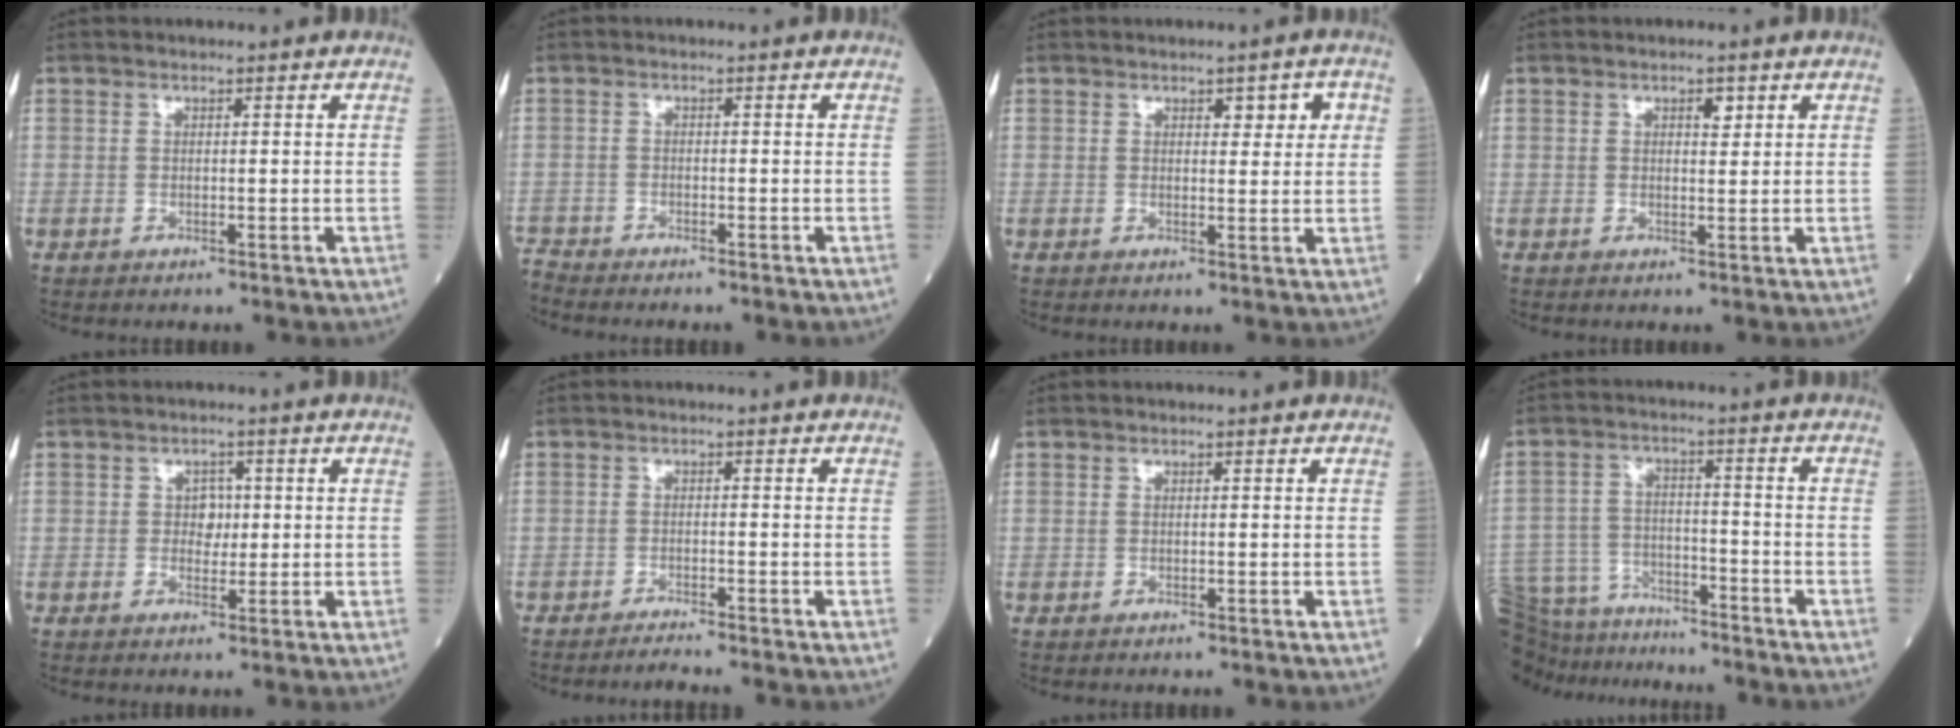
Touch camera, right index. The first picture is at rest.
{"total": 2.7, "force": [-2.7, -0.4, -0.3], "torque": [0.007, -0.012, -0.049]}
{"total": 3.4, "force": [1.4, 1.4, 2.7], "torque": [-0.030, 0.008, 0.017]}
{"total": 1.7, "force": [0.9, 0.7, 1.2], "torque": [-0.016, 0.000, 0.011]}
{"total": 2.5, "force": [0.3, 1.8, 1.6], "torque": [-0.017, 0.001, 0.003]}
{"total": 2.3, "force": [-2.1, -0.6, 0.5], "torque": [-0.012, -0.005, -0.036]}
{"total": 0.0}
{"total": 19.5, "force": [-17.4, 5.8, 6.7], "torque": [-0.182, -0.010, -0.272]}